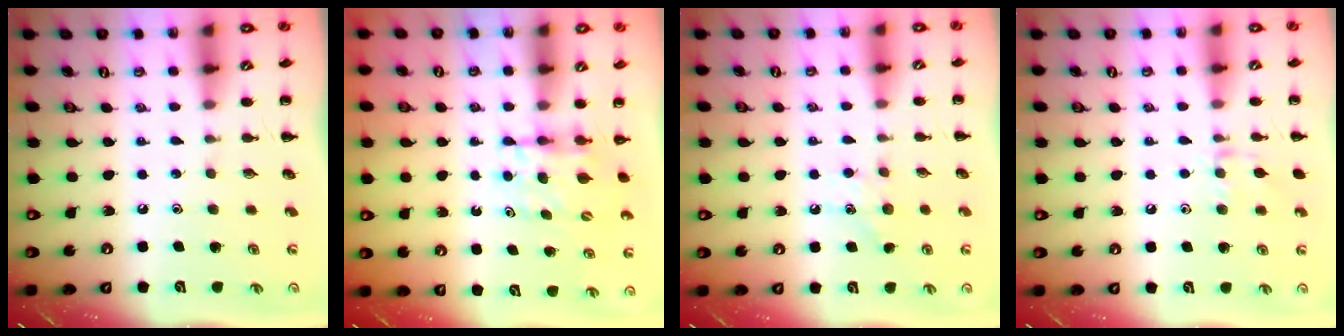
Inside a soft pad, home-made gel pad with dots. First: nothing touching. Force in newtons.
{"total": 4.5, "press": 4.3, "slide": 1.5}
{"total": 5.0, "press": 4.6, "slide": 1.8}
{"total": 7.1, "press": 7.0, "slide": 1.1}